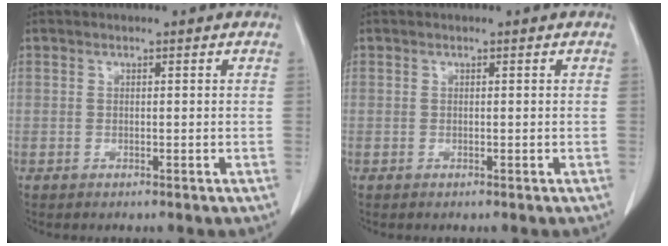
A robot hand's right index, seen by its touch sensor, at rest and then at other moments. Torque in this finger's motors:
{"motor_torque": [0.00, 0.00, 0.00, 0.00]}